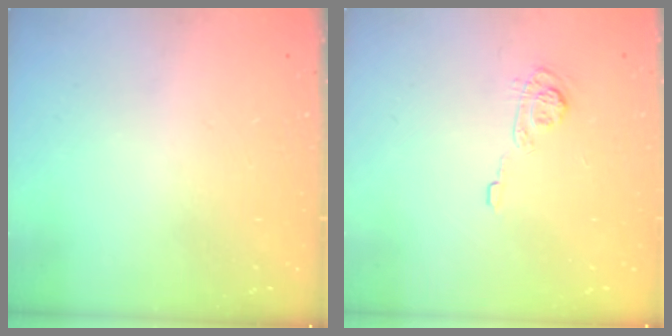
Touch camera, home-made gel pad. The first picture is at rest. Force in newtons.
{"total": 5.8, "press": 5.6, "slide": 1.6}